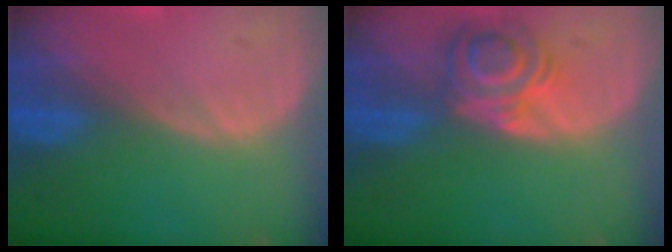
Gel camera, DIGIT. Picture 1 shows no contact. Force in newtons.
{"total": 5.5, "press": 5.3, "slide": 1.4}